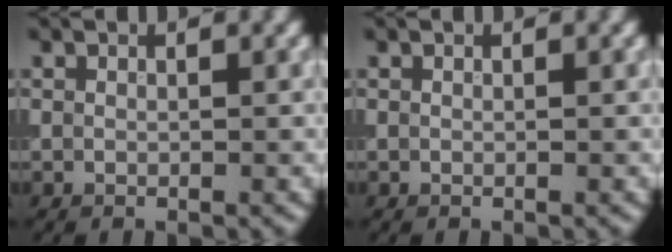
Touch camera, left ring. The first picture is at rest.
{"total": 0.0}